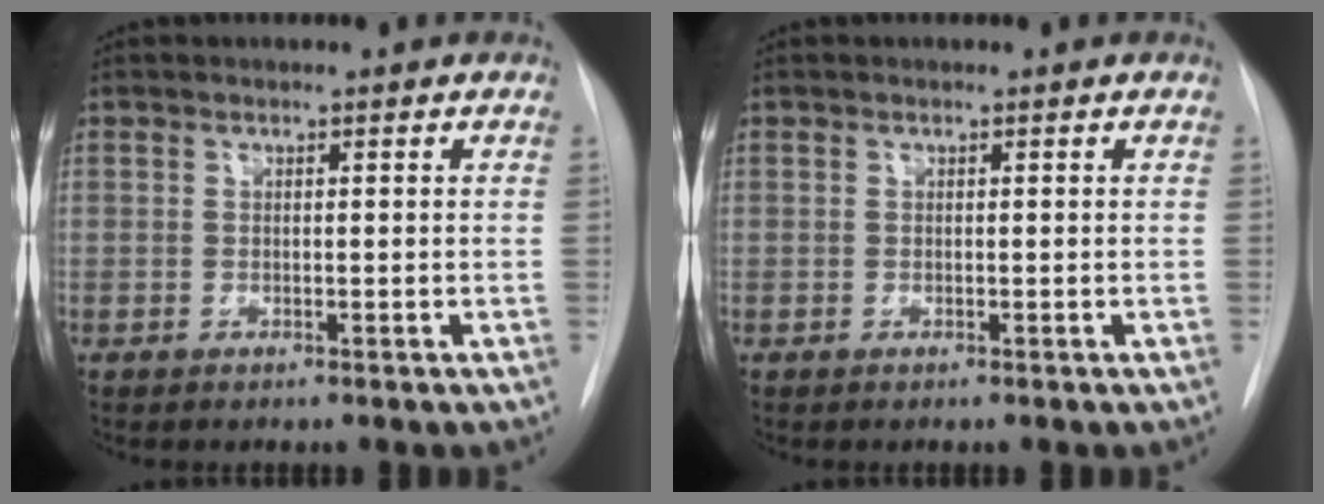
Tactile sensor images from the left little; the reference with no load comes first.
{"total": 0.0}